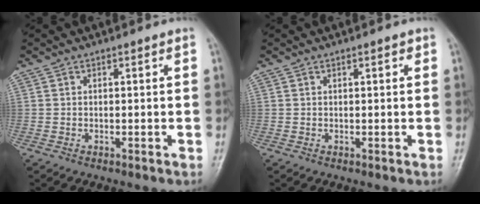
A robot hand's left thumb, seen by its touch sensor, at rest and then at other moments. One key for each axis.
{"total": 0.8, "fx": 0.4, "fy": 0.3, "fz": 0.6, "tx": -0.009, "ty": 0.000, "tz": 0.004}